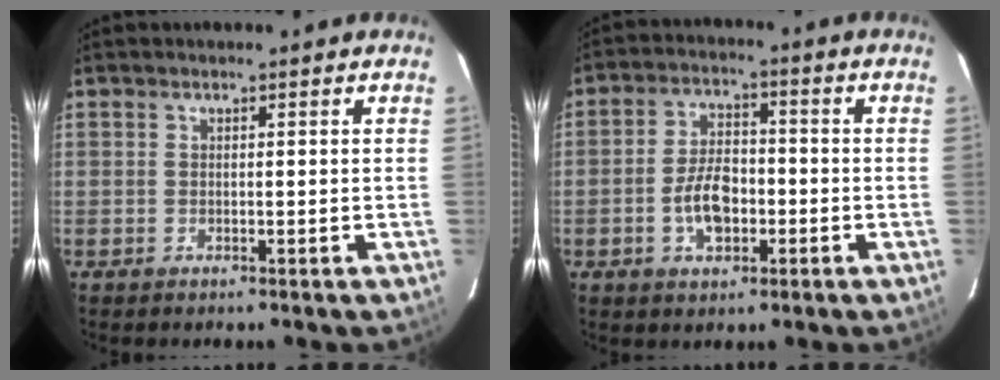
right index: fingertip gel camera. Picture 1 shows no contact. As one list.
[{"total": 7.5, "force": [-2.4, 4.3, 5.7], "torque": [-0.109, 0.014, -0.035]}]